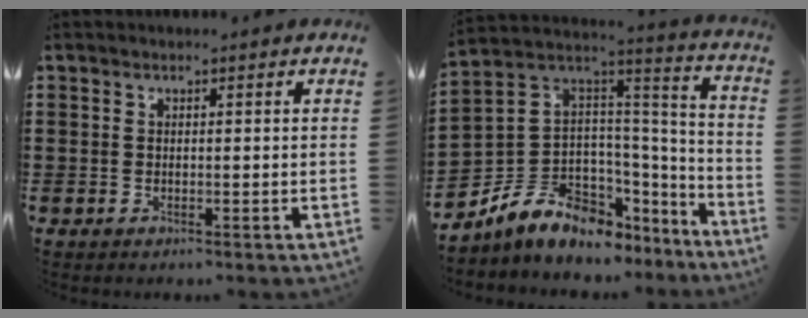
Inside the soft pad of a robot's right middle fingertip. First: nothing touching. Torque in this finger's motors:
{"motor_torque": [2.14, 0.00, 0.69, 0.21]}